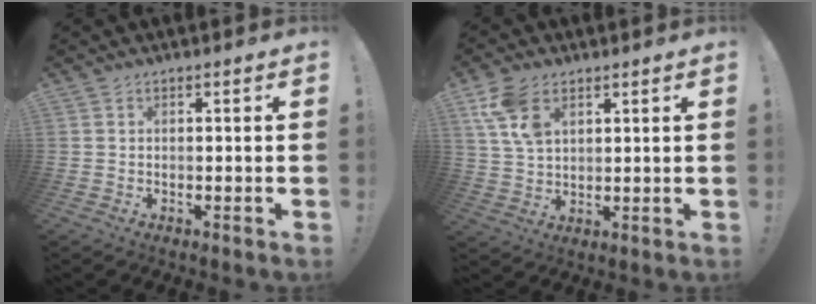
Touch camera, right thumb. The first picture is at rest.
{"total": 9.8, "force": [4.7, 6.0, 6.2], "torque": [-0.123, -0.004, 0.093]}